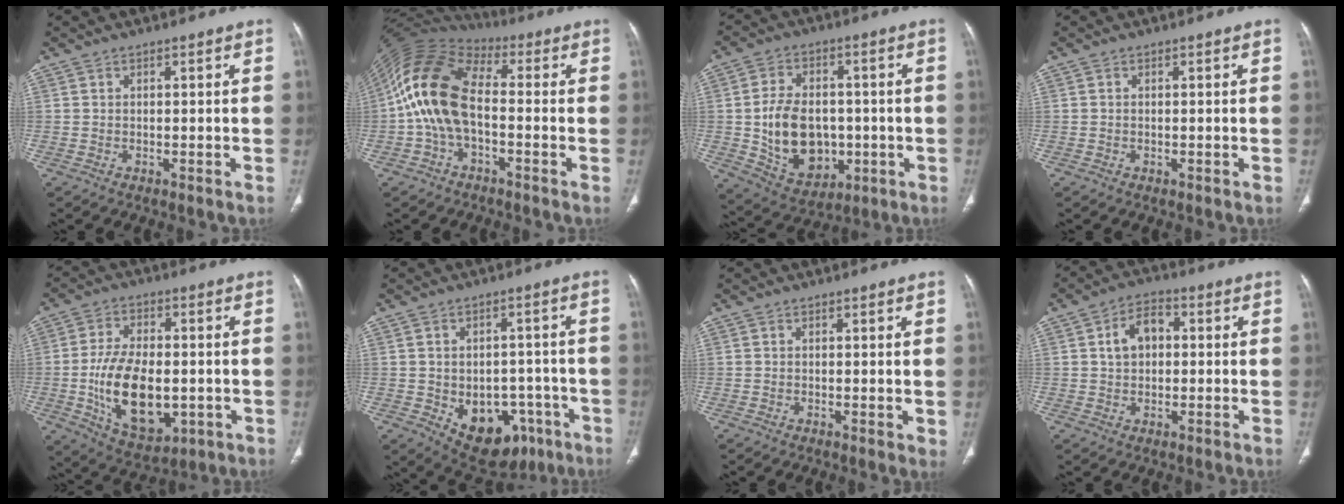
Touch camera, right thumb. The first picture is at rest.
{"total": 14.4, "force": [-1.5, 8.3, 11.7], "torque": [-0.229, 0.034, -0.039]}
{"total": 15.2, "force": [-1.6, 11.0, 10.4], "torque": [-0.146, 0.006, -0.005]}
{"total": 0.0}
{"total": 16.5, "force": [-2.6, 9.4, 13.3], "torque": [-0.214, -0.004, -0.026]}
{"total": 14.7, "force": [-5.9, 10.3, 8.7], "torque": [-0.094, 0.031, -0.065]}
{"total": 1.3, "force": [0.1, 0.4, 1.2], "torque": [-0.021, -0.007, 0.001]}
{"total": 6.7, "force": [0.9, 4.8, 4.6], "torque": [-0.068, 0.018, 0.010]}